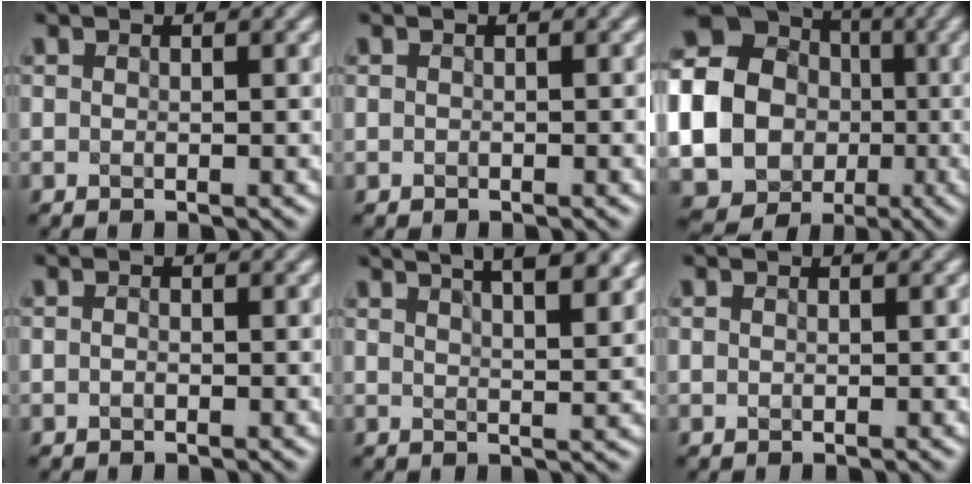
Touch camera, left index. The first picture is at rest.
{"total": 0.0}
{"total": 26.3, "force": [-3.5, 24.8, 8.0], "torque": [-0.194, 0.000, -0.109]}
{"total": 0.0}
{"total": 10.2, "force": [6.7, 3.9, 6.6], "torque": [-0.034, 0.046, 0.059]}
{"total": 0.0}